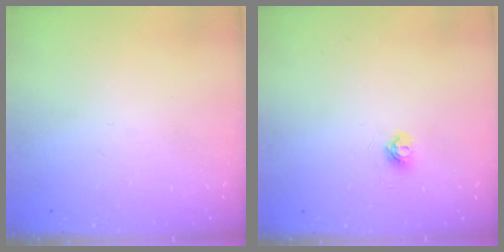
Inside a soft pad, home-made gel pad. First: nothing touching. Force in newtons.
{"total": 4.5, "press": 4.5, "slide": 0.5}